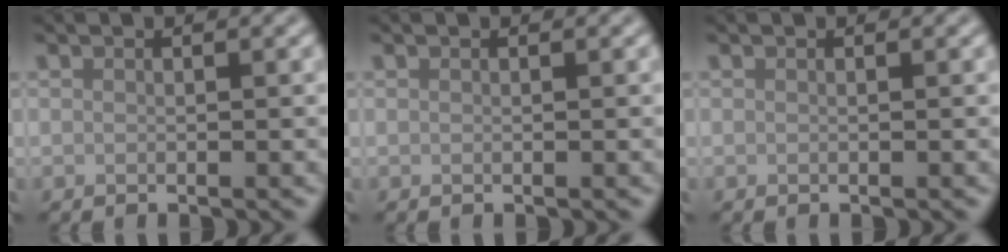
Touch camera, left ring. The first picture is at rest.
{"total": 0.0}
{"total": 0.0}